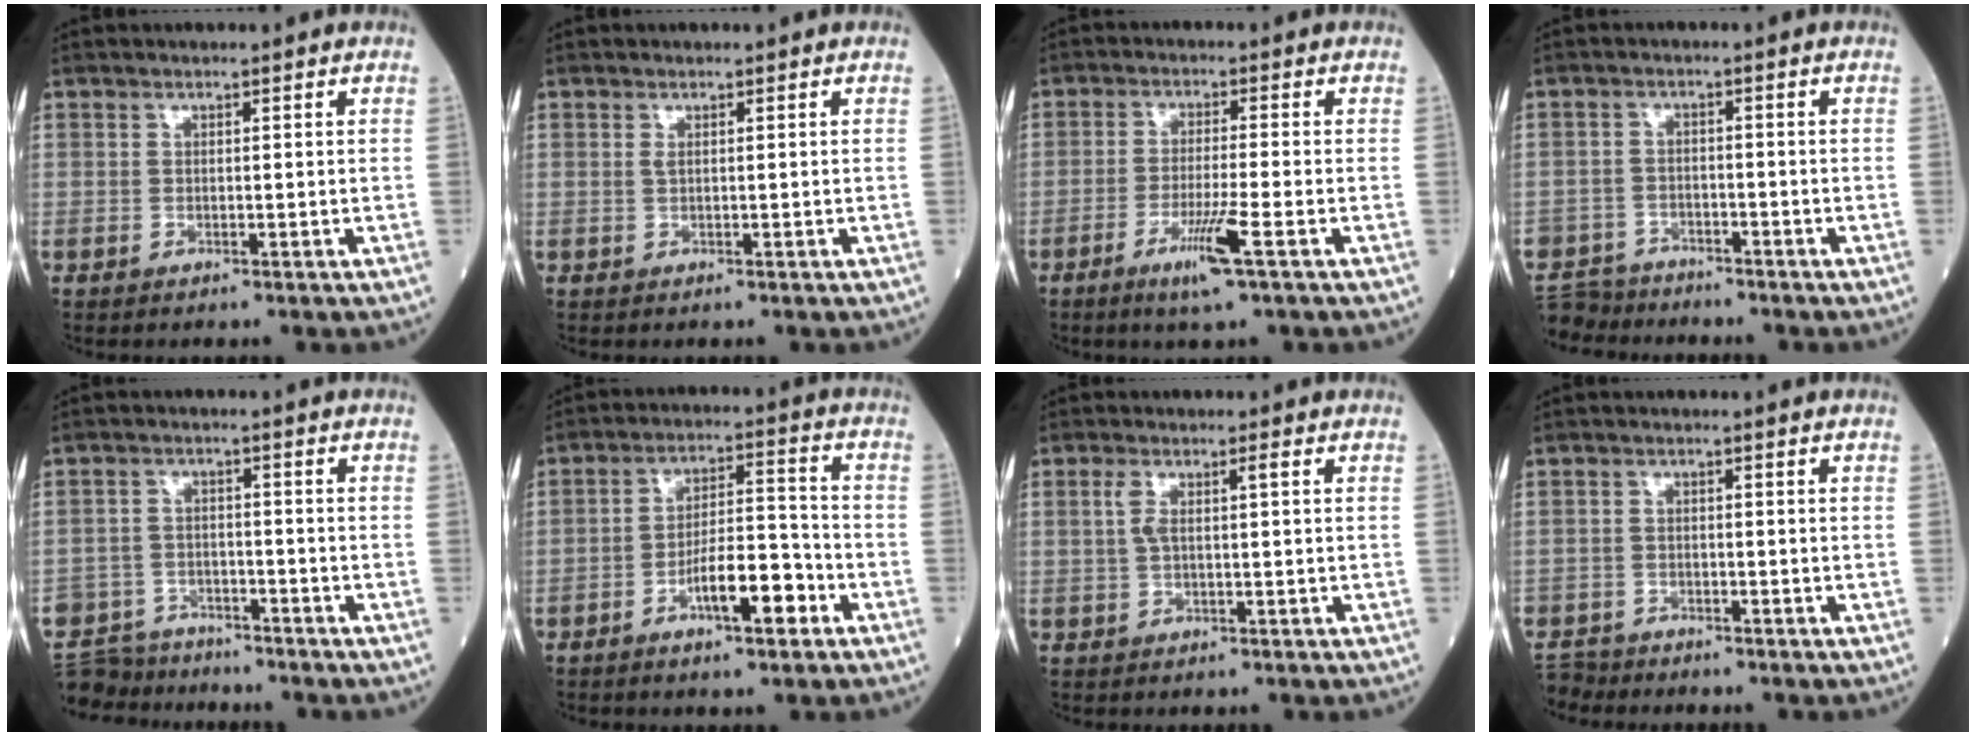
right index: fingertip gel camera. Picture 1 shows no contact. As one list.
[{"total": 0.5, "force": [0.2, 0.1, 0.5], "torque": [-0.015, -0.002, 0.005]}, {"total": 6.1, "force": [-3.1, -0.5, 5.2], "torque": [-0.099, -0.014, -0.058]}, {"total": 6.8, "force": [-6.3, 2.5, -0.1], "torque": [0.006, -0.002, -0.115]}, {"total": 9.5, "force": [-8.7, 3.8, 1.0], "torque": [-0.023, 0.012, -0.138]}, {"total": 8.6, "force": [-4.3, 2.2, 7.1], "torque": [-0.124, 0.016, -0.070]}, {"total": 3.0, "force": [0.7, 0.7, 2.8], "torque": [-0.059, 0.015, 0.014]}, {"total": 3.3, "force": [-3.1, 0.8, -0.7], "torque": [0.016, -0.008, -0.063]}]